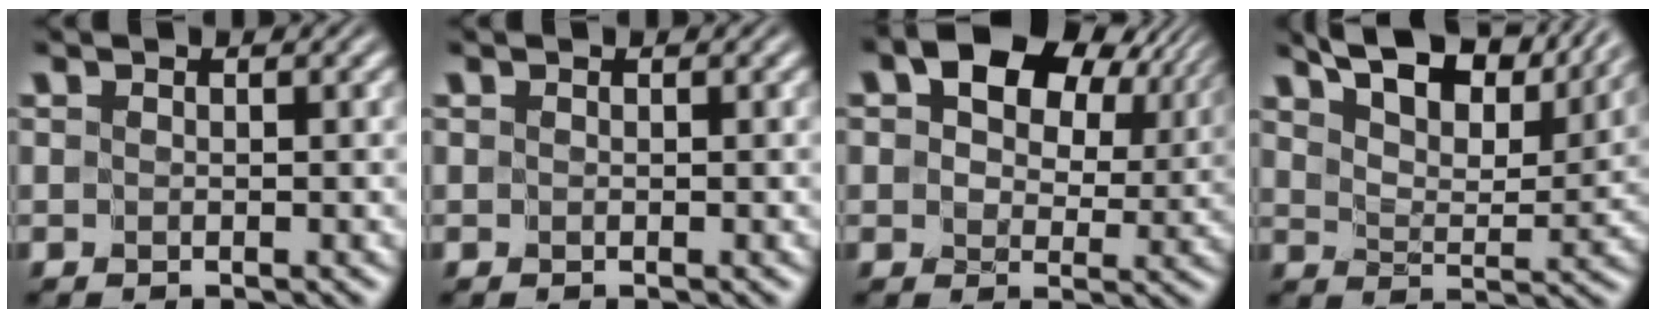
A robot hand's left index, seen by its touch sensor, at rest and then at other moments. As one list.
[{"total": 0.0}, {"total": 9.9, "force": [5.2, 5.8, 6.1], "torque": [-0.093, 0.008, 0.081]}, {"total": 12.2, "force": [9.7, 3.7, 6.3], "torque": [-0.105, 0.019, 0.123]}]